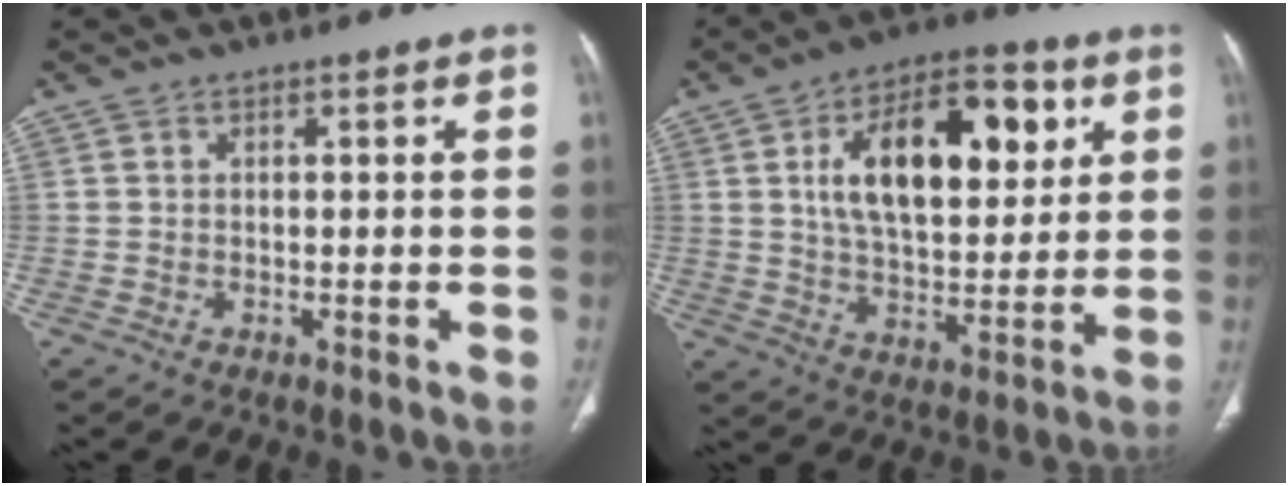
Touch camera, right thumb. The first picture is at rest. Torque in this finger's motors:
{"motor_torque": [-1.01, 1.74, 1.85, 0.32, 0.31]}